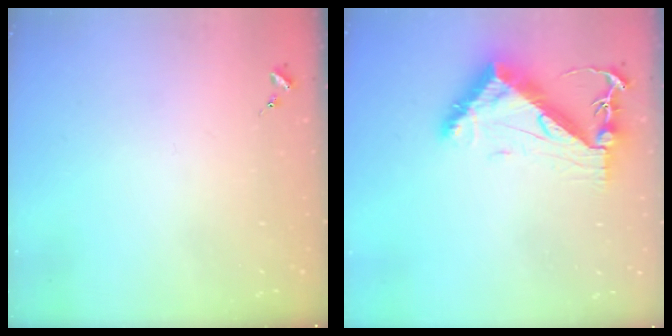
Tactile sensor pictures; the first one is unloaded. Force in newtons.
{"total": 9.5, "press": 9.5, "slide": 1.1}